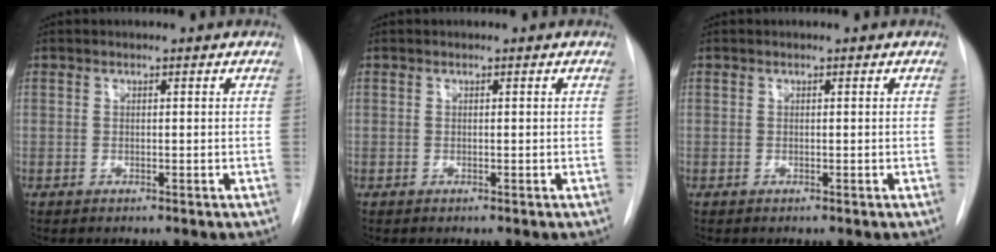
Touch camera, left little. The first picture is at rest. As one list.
[{"total": 0.0}, {"total": 0.0}]